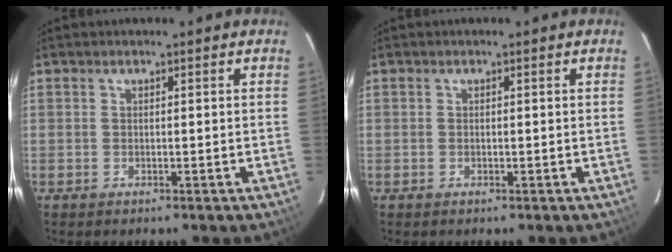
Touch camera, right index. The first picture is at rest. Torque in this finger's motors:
{"motor_torque": [0.20, 0.12, 0.04, 0.00]}